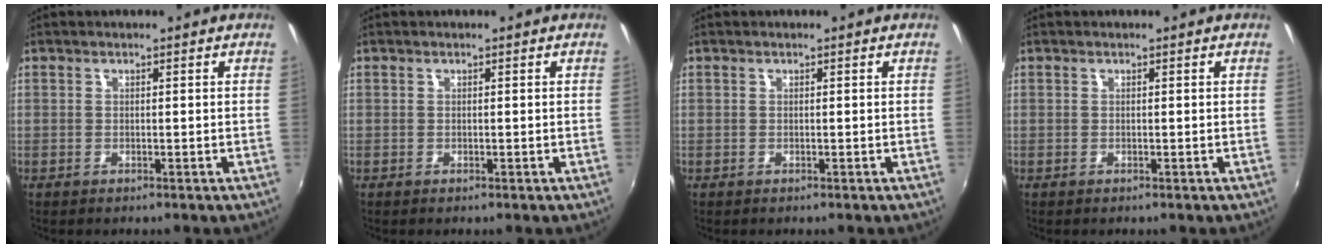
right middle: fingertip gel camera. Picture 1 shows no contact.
{"total": 0.0}
{"total": 0.0}
{"total": 0.0}